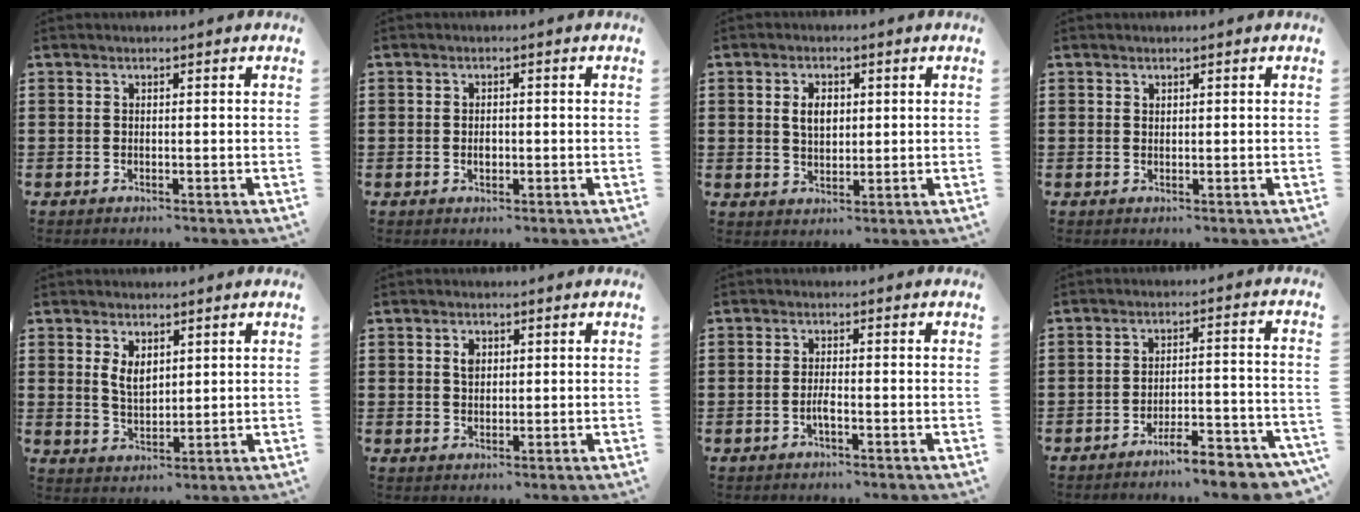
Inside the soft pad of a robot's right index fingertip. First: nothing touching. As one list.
[{"total": 1.5, "force": [-0.3, 0.8, 1.2], "torque": [-0.024, 0.002, -0.005]}, {"total": 3.5, "force": [0.7, 2.2, 2.7], "torque": [-0.050, 0.007, 0.010]}, {"total": 0.5, "force": [0.4, 0.3, 0.0], "torque": [-0.001, 0.002, 0.008]}, {"total": 3.7, "force": [1.7, 2.2, 2.5], "torque": [-0.046, 0.004, 0.028]}, {"total": 2.1, "force": [0.7, 1.4, 1.4], "torque": [-0.030, 0.007, 0.013]}, {"total": 1.9, "force": [-0.9, 0.3, 1.6], "torque": [-0.039, -0.003, -0.017]}, {"total": 6.2, "force": [-5.6, 0.5, 2.4], "torque": [-0.035, 0.004, -0.105]}]